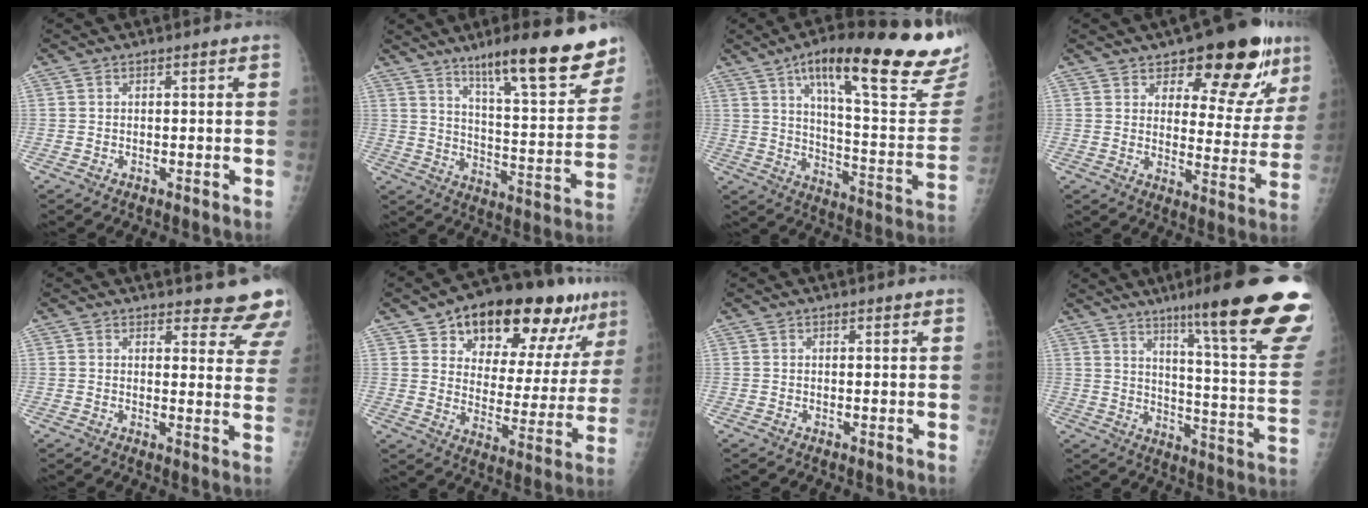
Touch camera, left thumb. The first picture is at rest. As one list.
[{"total": 19.8, "force": [13.7, 3.9, 13.8], "torque": [-0.165, -0.076, 0.213]}, {"total": 28.6, "force": [18.7, 5.8, 20.8], "torque": [-0.272, -0.068, 0.269]}, {"total": 17.5, "force": [10.8, 7.8, 11.3], "torque": [-0.083, -0.059, 0.148]}, {"total": 11.1, "force": [10.5, 2.7, 2.3], "torque": [0.019, -0.082, 0.095]}, {"total": 23.4, "force": [14.2, 10.8, 15.1], "torque": [-0.169, -0.032, 0.212]}, {"total": 0.6, "force": [0.5, 0.2, 0.3], "torque": [-0.005, -0.003, 0.007]}, {"total": 25.6, "force": [16.5, 2.3, 19.5], "torque": [-0.230, -0.087, 0.229]}]